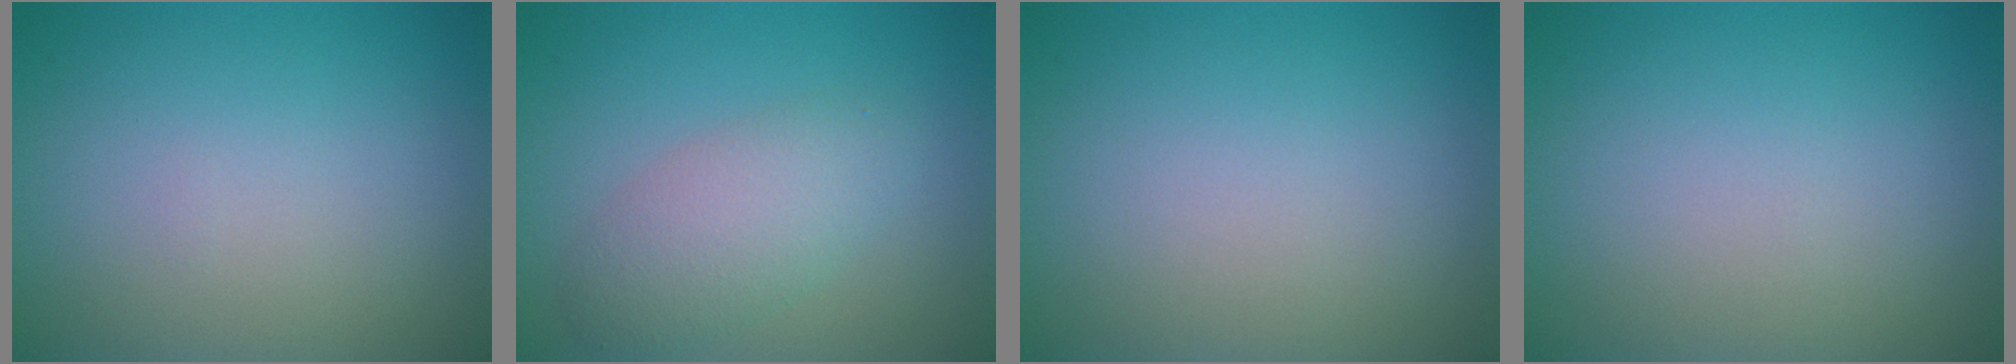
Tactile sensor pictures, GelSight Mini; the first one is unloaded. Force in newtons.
{"total": 3.9, "press": 3.9, "slide": 0.1}
{"total": 0.0}
{"total": 0.0}